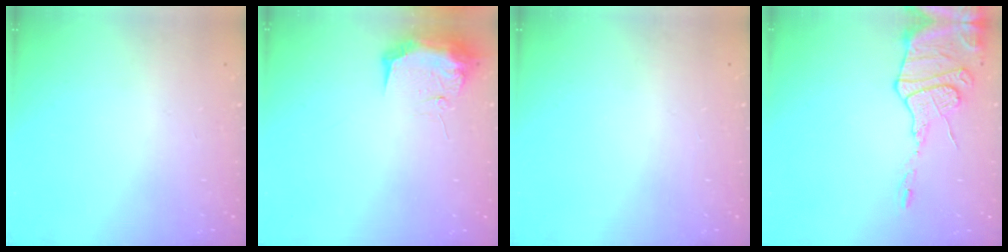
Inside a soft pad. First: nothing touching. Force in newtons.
{"total": 10.1, "press": 10.1, "slide": 0.3}
{"total": 0.0}
{"total": 14.4, "press": 14.4, "slide": 1.4}